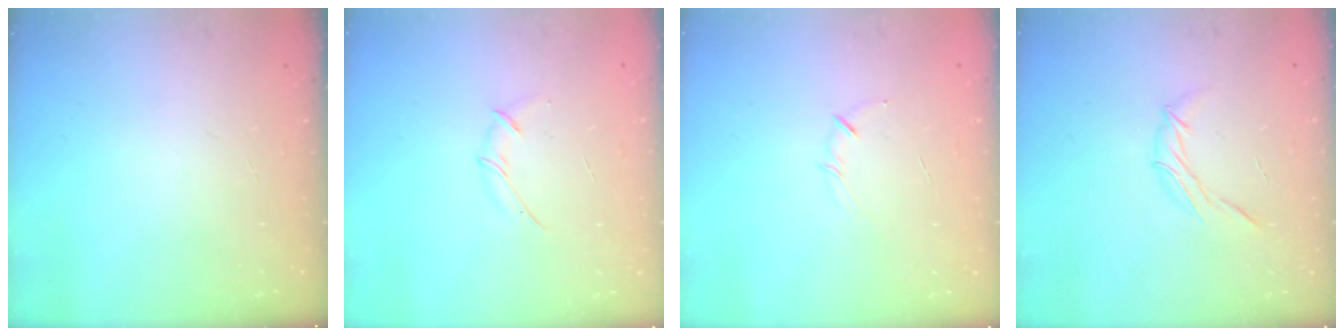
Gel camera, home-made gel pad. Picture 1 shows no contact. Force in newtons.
{"total": 3.8, "press": 3.7, "slide": 0.9}
{"total": 3.6, "press": 3.5, "slide": 0.8}
{"total": 6.4, "press": 6.2, "slide": 1.4}